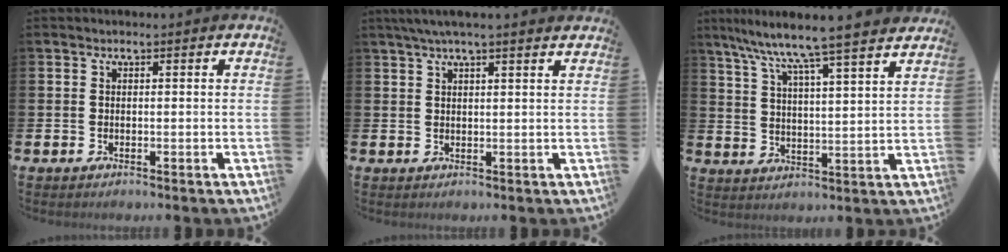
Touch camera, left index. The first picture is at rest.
{"total": 3.5, "force": [2.9, 0.1, 1.8], "torque": [-0.035, -0.003, 0.051]}
{"total": 8.6, "force": [8.0, -0.2, 3.2], "torque": [-0.076, -0.062, 0.131]}